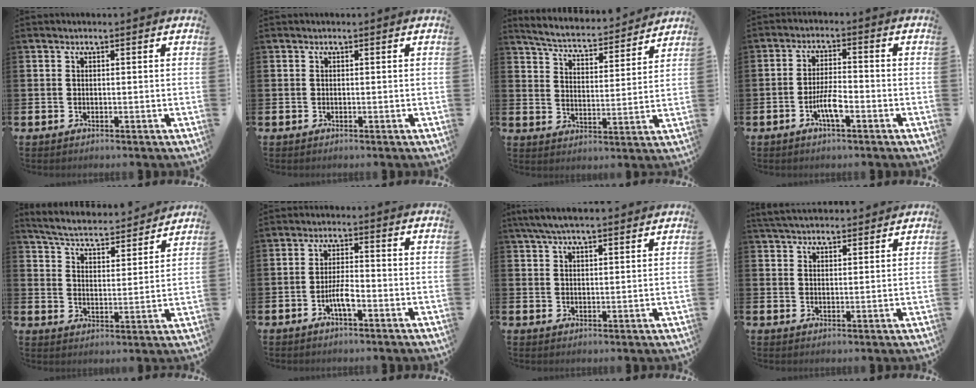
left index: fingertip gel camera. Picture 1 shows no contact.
{"total": 0.0}
{"total": 5.0, "force": [4.9, 0.6, 0.8], "torque": [-0.047, -0.042, 0.081]}
{"total": 4.2, "force": [-1.8, 0.9, 3.7], "torque": [-0.084, 0.003, -0.037]}
{"total": 5.0, "force": [4.9, 0.6, 0.9], "torque": [-0.049, -0.041, 0.081]}
{"total": 3.3, "force": [-1.5, 0.7, 2.9], "torque": [-0.067, 0.005, -0.029]}
{"total": 5.0, "force": [4.5, 0.8, 2.1], "torque": [-0.053, -0.006, 0.084]}
{"total": 4.0, "force": [3.9, 0.6, 0.5], "torque": [-0.021, -0.016, 0.074]}